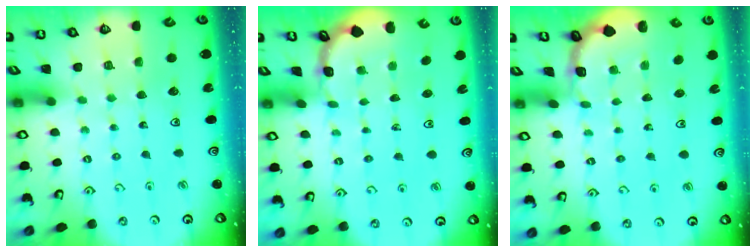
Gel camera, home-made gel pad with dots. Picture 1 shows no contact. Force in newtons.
{"total": 1.5, "press": 1.5, "slide": 0.1}
{"total": 2.6, "press": 2.6, "slide": 0.3}